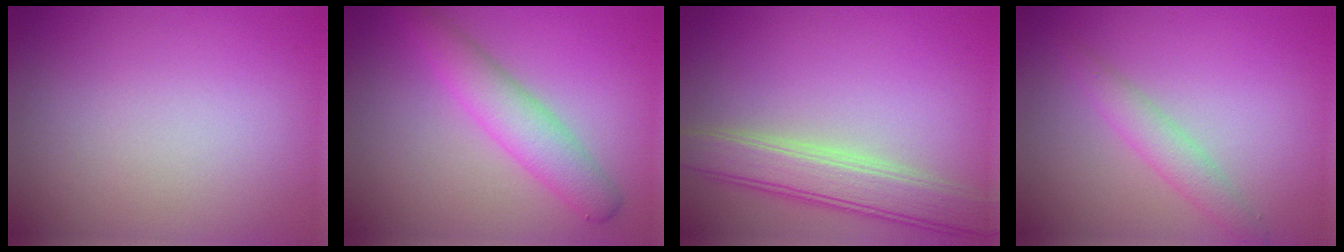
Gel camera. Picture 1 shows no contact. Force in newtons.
{"total": 3.9, "press": 3.9, "slide": 0.1}
{"total": 5.1, "press": 5.1, "slide": 0.3}
{"total": 2.2, "press": 2.2, "slide": 0.1}